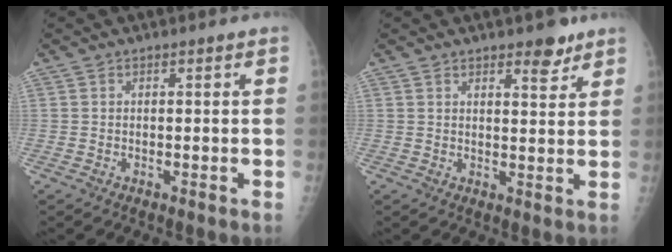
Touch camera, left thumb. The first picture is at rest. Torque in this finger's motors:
{"motor_torque": [0.17, 0.57, 0.04, -0.05, 0.05]}